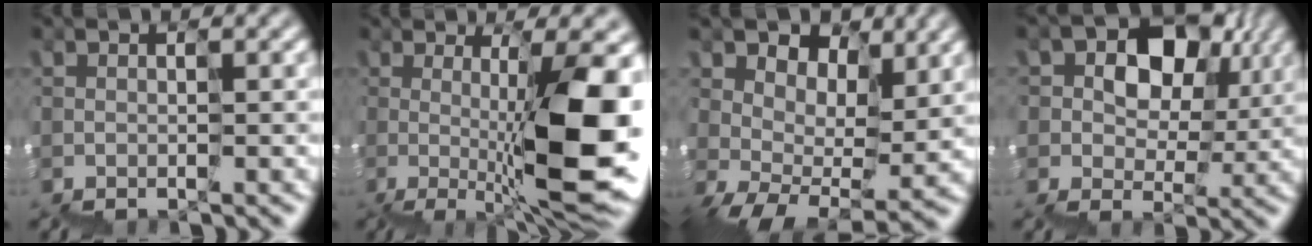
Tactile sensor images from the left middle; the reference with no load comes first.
{"total": 8.3, "force": [-0.4, 1.9, 8.1], "torque": [-0.135, -0.007, 0.003]}
{"total": 8.4, "force": [2.2, 5.9, 5.5], "torque": [-0.095, -0.005, 0.054]}
{"total": 10.1, "force": [2.5, 7.5, 6.2], "torque": [-0.098, 0.019, 0.045]}